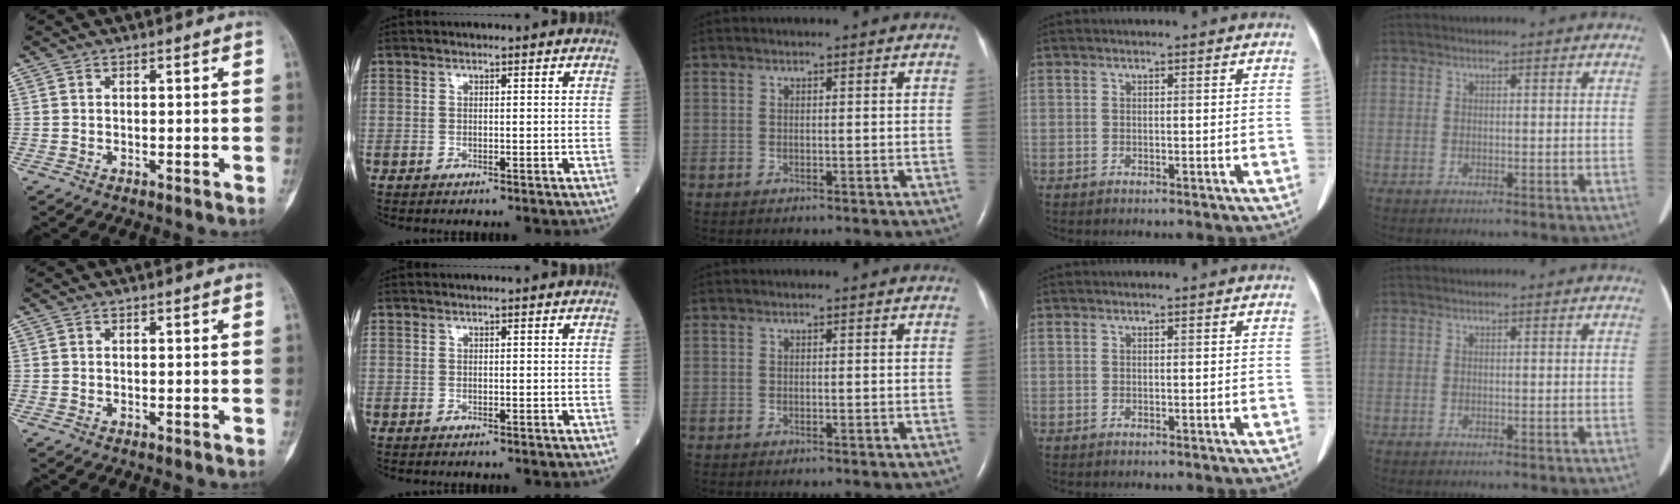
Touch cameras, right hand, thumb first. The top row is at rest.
{}